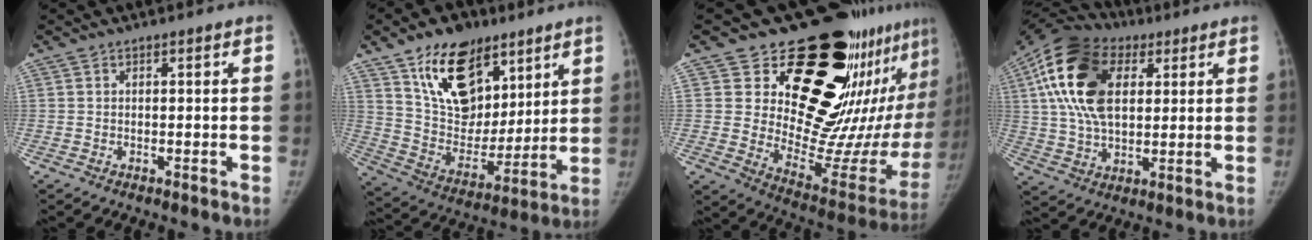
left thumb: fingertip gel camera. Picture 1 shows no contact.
{"total": 20.1, "force": [11.6, 12.6, 10.5], "torque": [-0.124, -0.055, 0.208]}
{"total": 30.0, "force": [18.0, 13.9, 19.6], "torque": [-0.243, -0.110, 0.260]}
{"total": 20.6, "force": [6.3, 12.6, 15.0], "torque": [-0.281, 0.005, 0.105]}